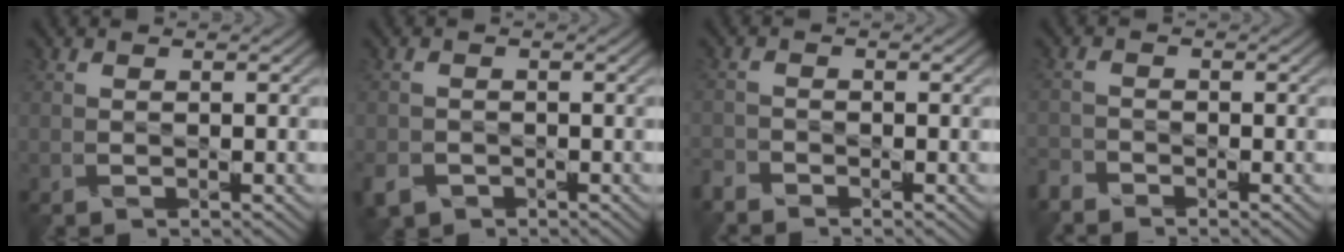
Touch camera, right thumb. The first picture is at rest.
{"total": 3.0, "force": [-1.8, 2.2, 1.1], "torque": [-0.033, -0.012, -0.039]}
{"total": 2.1, "force": [-2.0, 0.5, 0.3], "torque": [-0.009, -0.007, -0.051]}
{"total": 2.4, "force": [-2.3, 0.5, 0.3], "torque": [-0.009, -0.008, -0.057]}